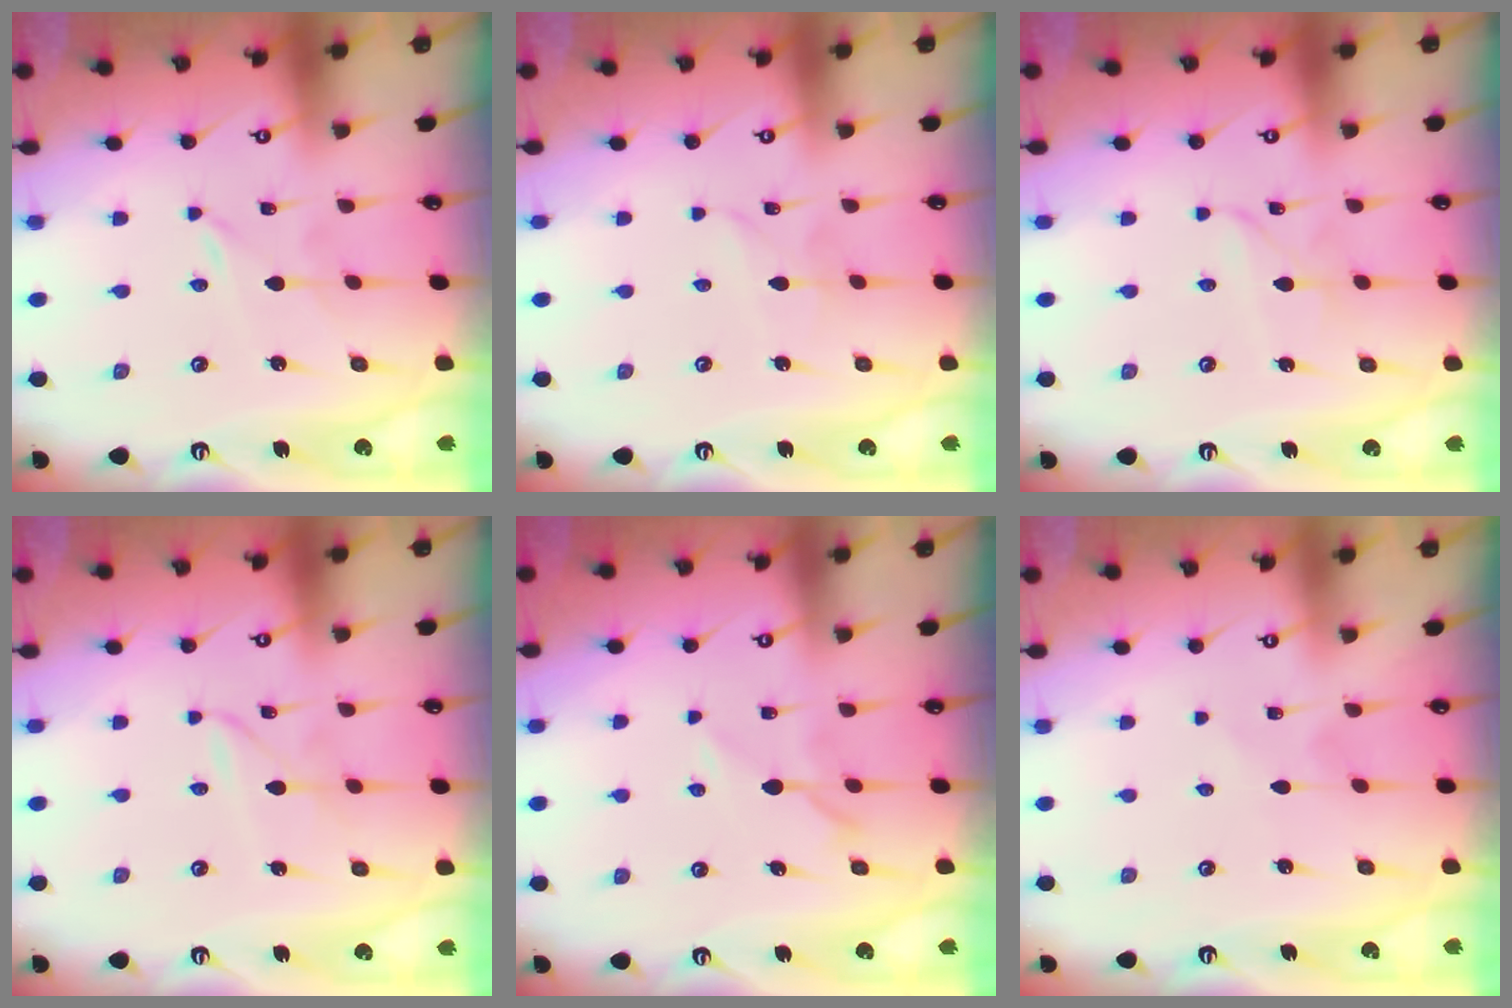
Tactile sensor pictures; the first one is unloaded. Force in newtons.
{"total": 2.3, "press": 2.3, "slide": 0.1}
{"total": 2.6, "press": 2.6, "slide": 0.2}
{"total": 2.1, "press": 2.1, "slide": 0.1}
{"total": 5.2, "press": 5.2, "slide": 0.8}
{"total": 2.3, "press": 2.3, "slide": 0.1}